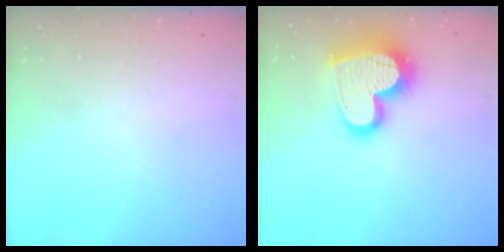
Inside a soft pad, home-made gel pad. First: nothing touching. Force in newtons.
{"total": 21.2, "press": 21.1, "slide": 1.9}